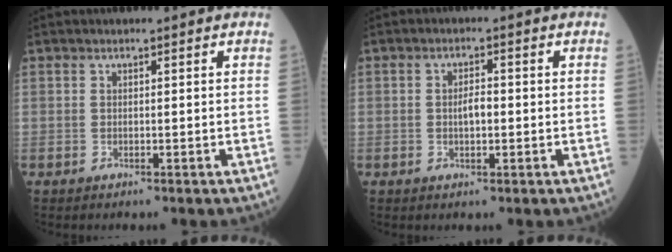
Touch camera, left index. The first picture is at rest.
{"total": 2.4, "force": [-0.3, 0.9, 2.2], "torque": [-0.032, 0.003, -0.004]}